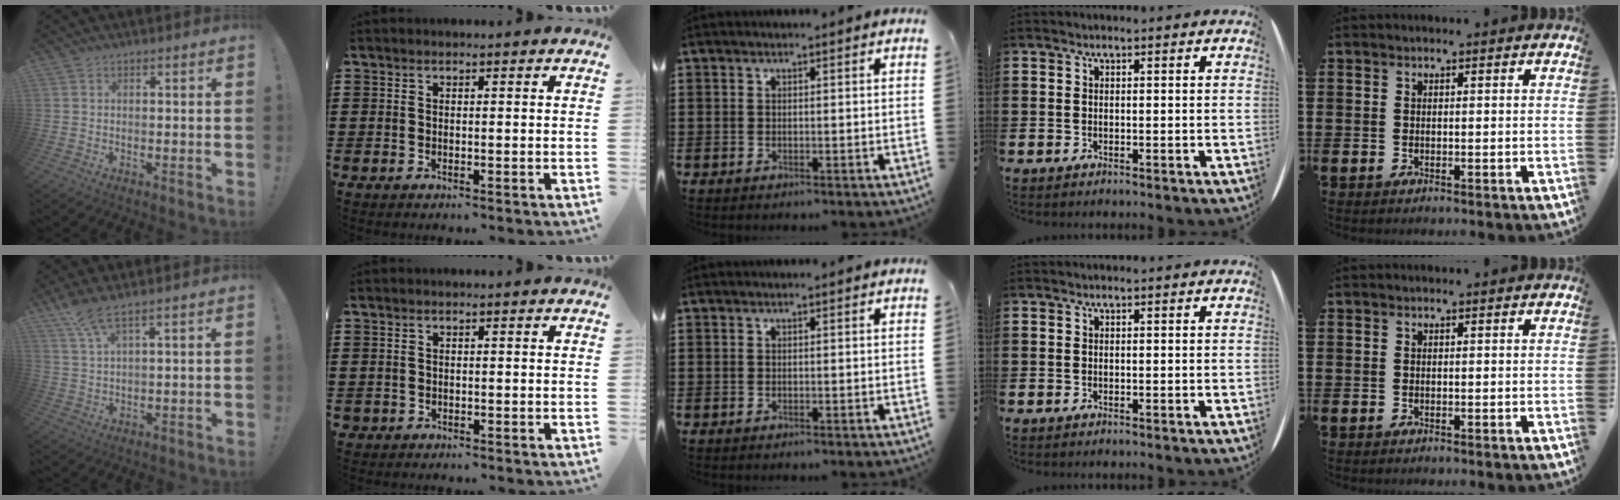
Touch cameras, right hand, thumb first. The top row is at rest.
{"thumb": {"total": 5.8, "force": [4.3, 0.3, 3.9], "torque": [-0.083, -0.016, 0.077]}, "index": {"total": 0.6, "force": [-0.3, 0.5, -0.1], "torque": [0.000, 0.004, -0.008]}}